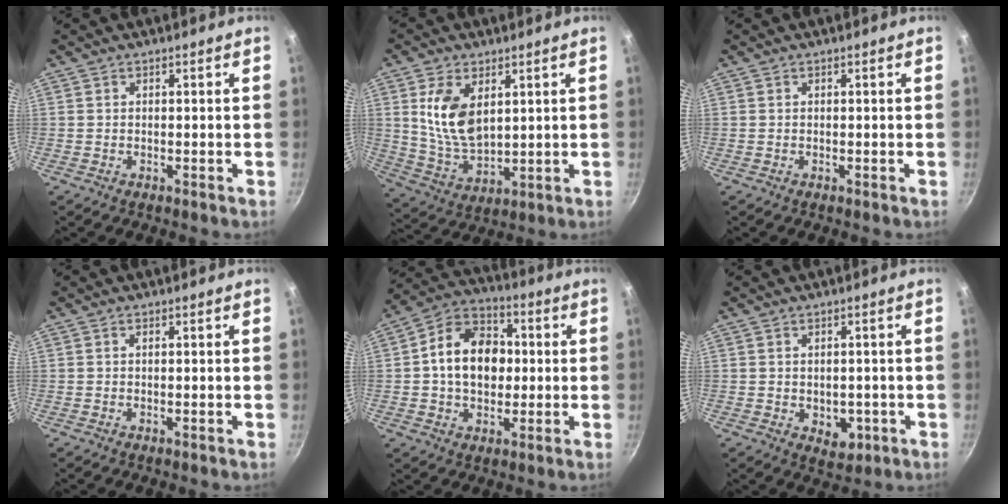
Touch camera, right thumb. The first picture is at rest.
{"total": 11.8, "force": [3.5, 6.9, 8.9], "torque": [-0.161, -0.026, 0.079]}
{"total": 0.0}
{"total": 0.5, "force": [0.1, 0.1, 0.5], "torque": [-0.010, 0.001, 0.001]}
{"total": 14.7, "force": [0.7, 10.8, 9.9], "torque": [-0.127, 0.022, -0.004]}
{"total": 4.8, "force": [-1.1, 3.5, 3.1], "torque": [-0.023, 0.000, -0.008]}